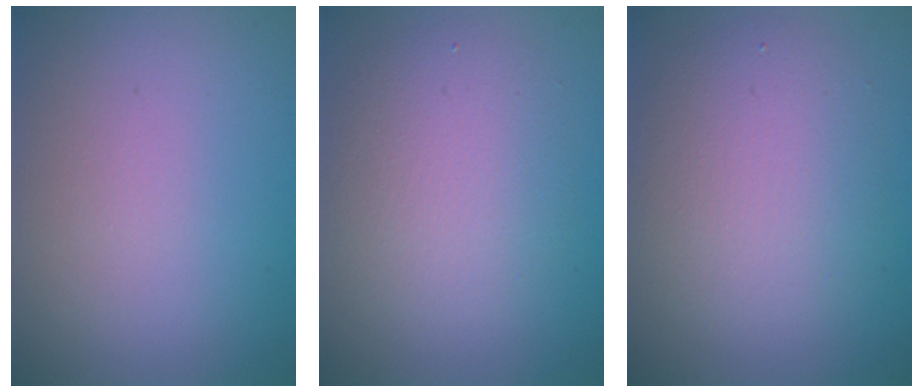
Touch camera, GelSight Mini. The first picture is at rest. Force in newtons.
{"total": 4.5, "press": 4.5, "slide": 0.2}
{"total": 5.2, "press": 5.2, "slide": 0.1}